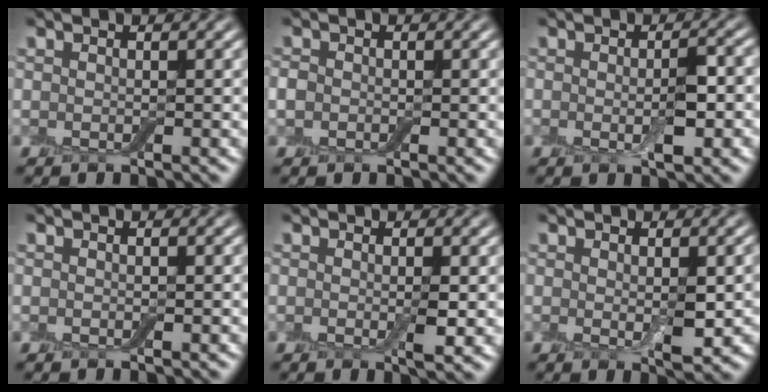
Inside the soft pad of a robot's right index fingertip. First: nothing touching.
{"total": 1.1, "force": [-0.3, 1.0, 0.4], "torque": [-0.006, -0.002, -0.011]}
{"total": 3.1, "force": [-0.4, 0.8, 2.9], "torque": [-0.052, -0.005, -0.006]}
{"total": 0.0}
{"total": 2.0, "force": [-0.1, 0.3, 1.9], "torque": [-0.031, -0.005, -0.002]}
{"total": 2.7, "force": [0.0, 0.6, 2.6], "torque": [-0.043, -0.006, 0.002]}